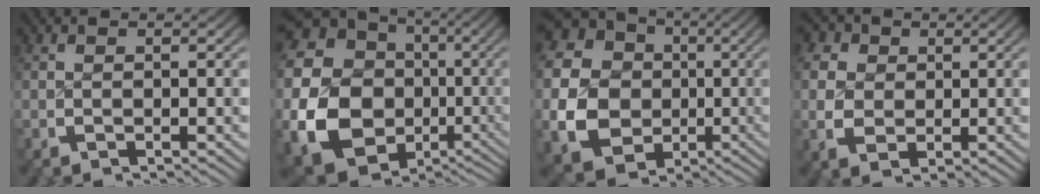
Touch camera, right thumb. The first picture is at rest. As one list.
[{"total": 16.6, "force": [-2.9, 13.5, 9.2], "torque": [-0.257, -0.077, -0.025]}, {"total": 16.7, "force": [-1.2, 14.5, 8.1], "torque": [-0.223, -0.062, -0.013]}, {"total": 5.5, "force": [0.7, 4.6, 3.1], "torque": [-0.074, -0.019, 0.018]}]